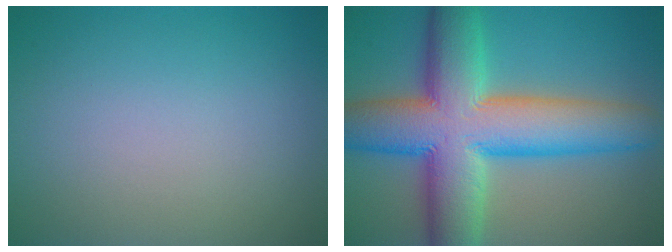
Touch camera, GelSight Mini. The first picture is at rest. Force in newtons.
{"total": 13.9, "press": 13.9, "slide": 0.3}